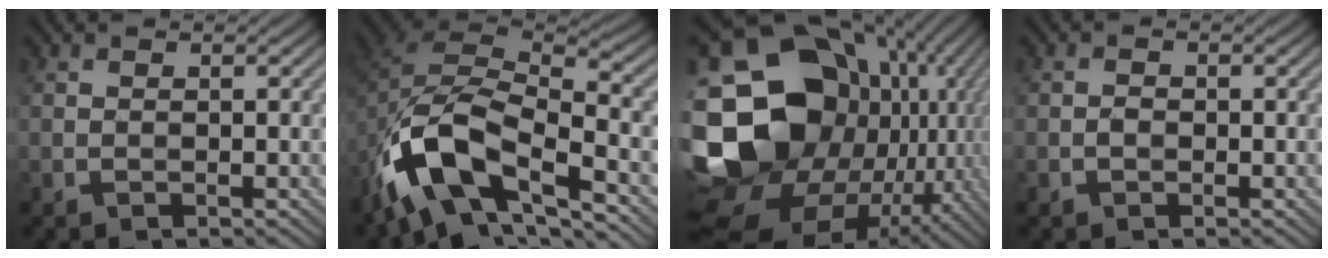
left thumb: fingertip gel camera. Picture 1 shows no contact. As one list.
[{"total": 13.0, "force": [-7.4, 5.7, 9.1], "torque": [-0.188, -0.016, -0.143]}, {"total": 21.3, "force": [-0.7, 16.7, 13.3], "torque": [-0.287, -0.014, 0.005]}, {"total": 0.9, "force": [-0.4, 0.7, 0.5], "torque": [-0.009, 0.001, -0.011]}]